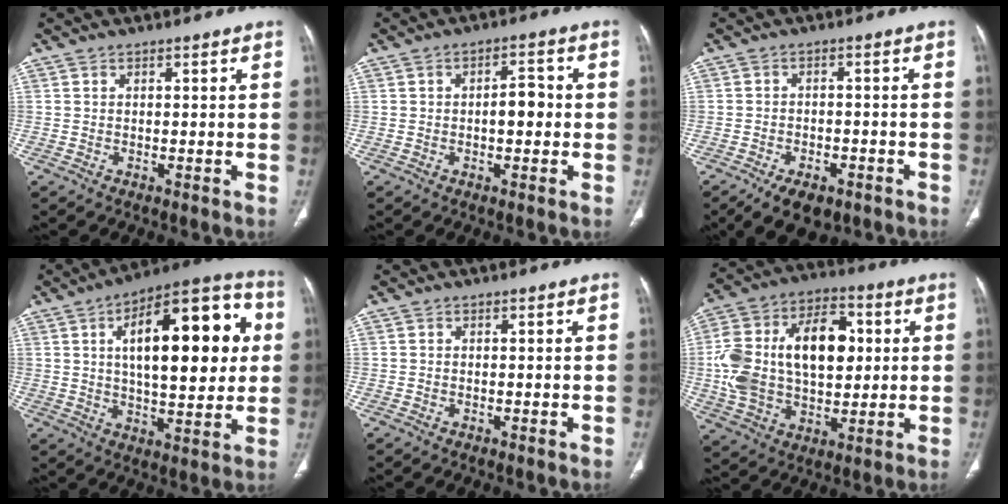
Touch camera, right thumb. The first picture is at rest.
{"total": 4.5, "force": [-0.2, 2.5, 3.8], "torque": [-0.046, 0.012, -0.008]}
{"total": 8.6, "force": [-5.5, 4.7, 4.6], "torque": [-0.056, 0.016, -0.081]}
{"total": 23.9, "force": [5.1, 10.0, 21.1], "torque": [-0.273, 0.009, 0.065]}
{"total": 0.0}
{"total": 24.1, "force": [2.6, 14.9, 18.7], "torque": [-0.339, 0.019, 0.048]}